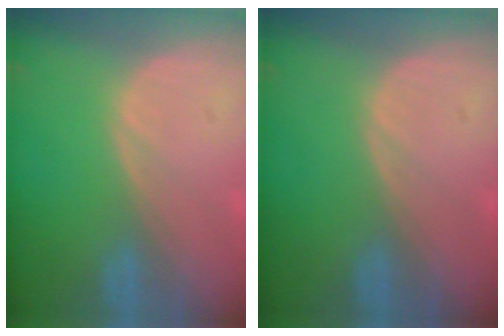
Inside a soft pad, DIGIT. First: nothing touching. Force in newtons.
{"total": 0.0}